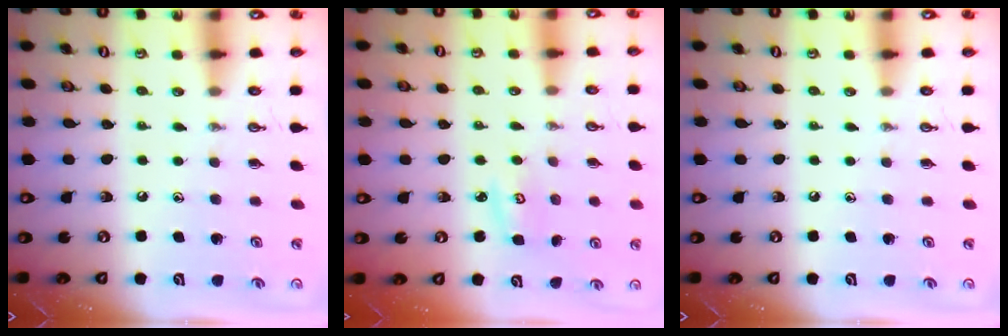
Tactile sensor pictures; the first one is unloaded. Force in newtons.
{"total": 3.5, "press": 3.5, "slide": 0.4}
{"total": 0.0}